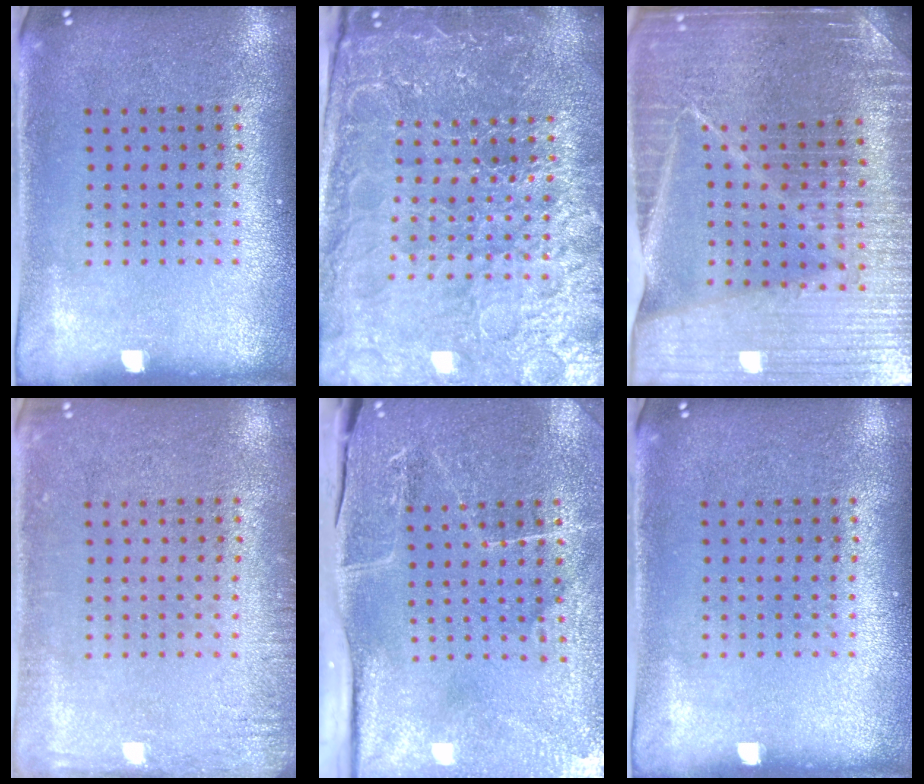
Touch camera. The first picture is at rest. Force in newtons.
{"total": 5.4, "press": 5.0, "slide": 2.1}
{"total": 4.9, "press": 4.5, "slide": 1.8}
{"total": 1.7, "press": 1.7, "slide": 0.2}
{"total": 4.1, "press": 3.8, "slide": 1.4}
{"total": 0.0}